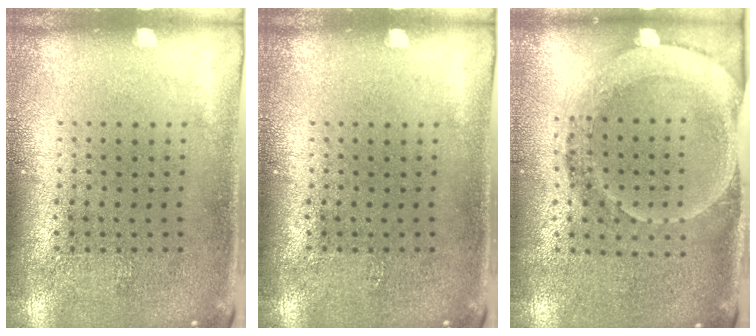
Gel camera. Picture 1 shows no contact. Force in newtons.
{"total": 0.0}
{"total": 1.8, "press": 1.6, "slide": 0.7}